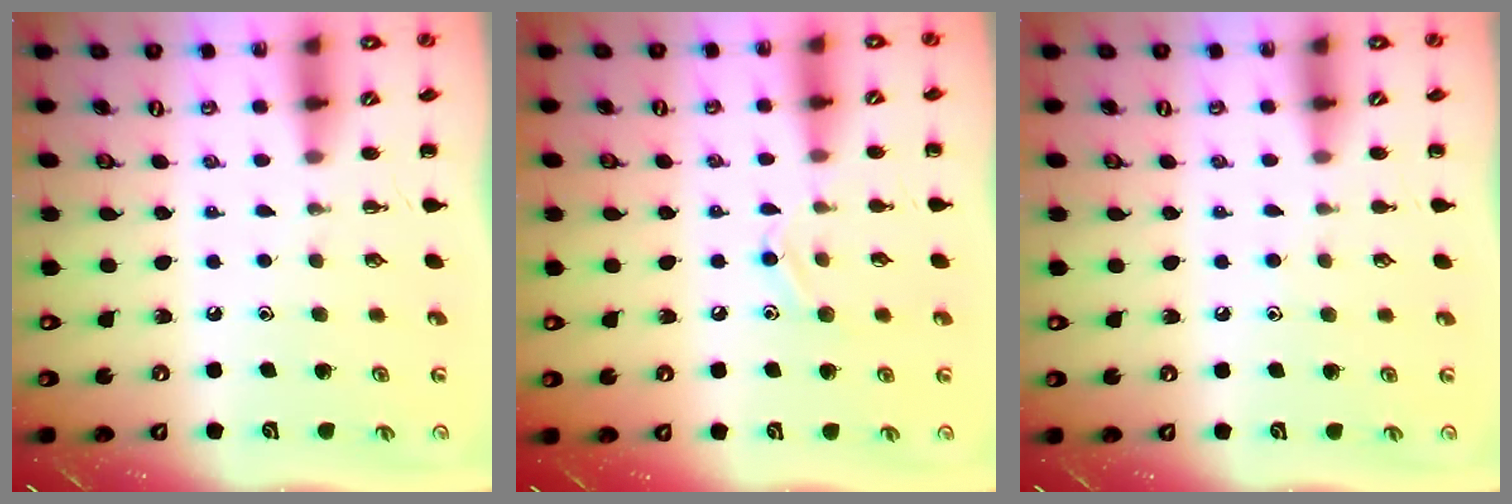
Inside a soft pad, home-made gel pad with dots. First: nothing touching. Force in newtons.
{"total": 8.9, "press": 8.7, "slide": 1.9}
{"total": 4.8, "press": 4.4, "slide": 1.9}